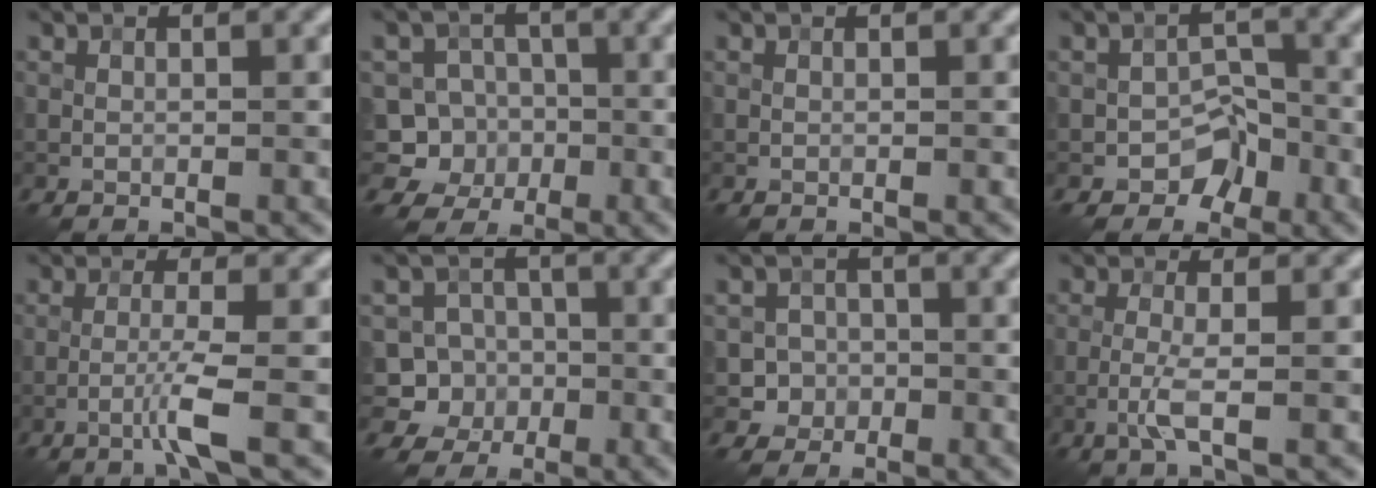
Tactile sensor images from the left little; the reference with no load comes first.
{"total": 7.2, "force": [-1.8, 6.7, 1.9], "torque": [-0.016, 0.009, -0.055]}
{"total": 0.0}
{"total": 3.5, "force": [-2.1, 2.4, 1.5], "torque": [-0.014, 0.008, -0.036]}
{"total": 2.7, "force": [-1.3, -0.3, 2.3], "torque": [-0.048, 0.005, -0.036]}
{"total": 6.5, "force": [-1.6, 6.2, 1.4], "torque": [-0.008, 0.009, -0.050]}
{"total": 2.8, "force": [-1.0, 2.6, 0.2], "torque": [0.022, 0.004, -0.023]}
{"total": 2.4, "force": [-0.9, 0.1, 2.2], "torque": [-0.052, 0.002, -0.026]}